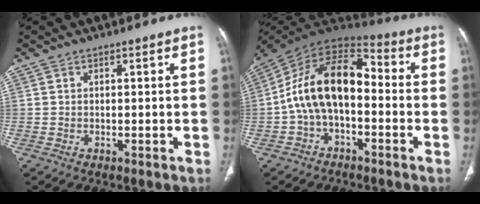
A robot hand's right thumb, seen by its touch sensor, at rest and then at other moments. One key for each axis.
{"total": 15.5, "fx": -1.6, "fy": 8.9, "fz": 12.6, "tx": -0.210, "ty": 0.056, "tz": -0.040}